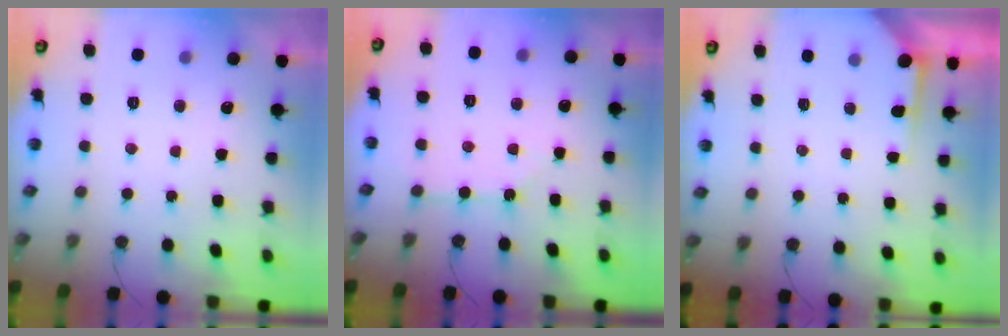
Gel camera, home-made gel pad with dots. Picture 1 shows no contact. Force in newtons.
{"total": 2.7, "press": 2.7, "slide": 0.5}
{"total": 2.9, "press": 2.8, "slide": 0.4}